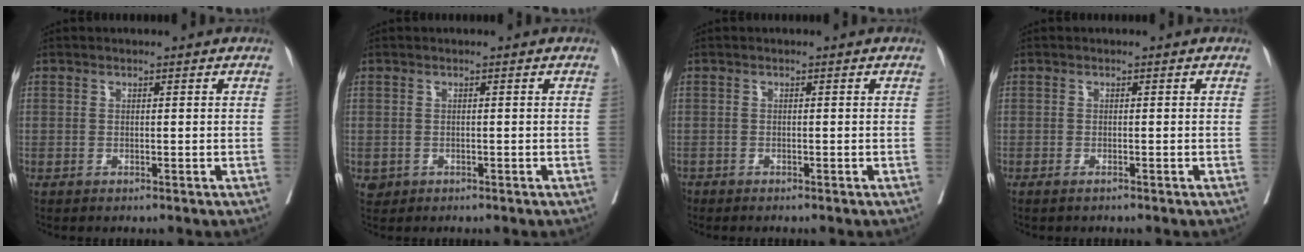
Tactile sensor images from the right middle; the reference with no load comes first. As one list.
[{"total": 1.0, "force": [-0.2, 0.9, 0.3], "torque": [-0.007, 0.003, 0.006]}, {"total": 1.0, "force": [-0.8, 0.5, 0.1], "torque": [-0.009, -0.002, -0.016]}, {"total": 0.6, "force": [-0.5, 0.0, 0.4], "torque": [-0.008, -0.001, -0.007]}]